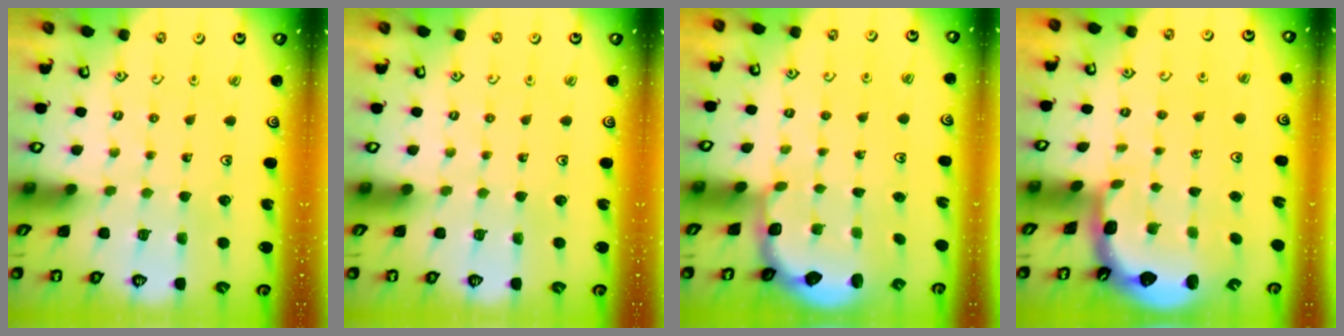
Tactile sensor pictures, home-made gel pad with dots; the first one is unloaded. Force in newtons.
{"total": 0.0}
{"total": 2.6, "press": 2.1, "slide": 1.5}
{"total": 2.6, "press": 1.7, "slide": 1.9}